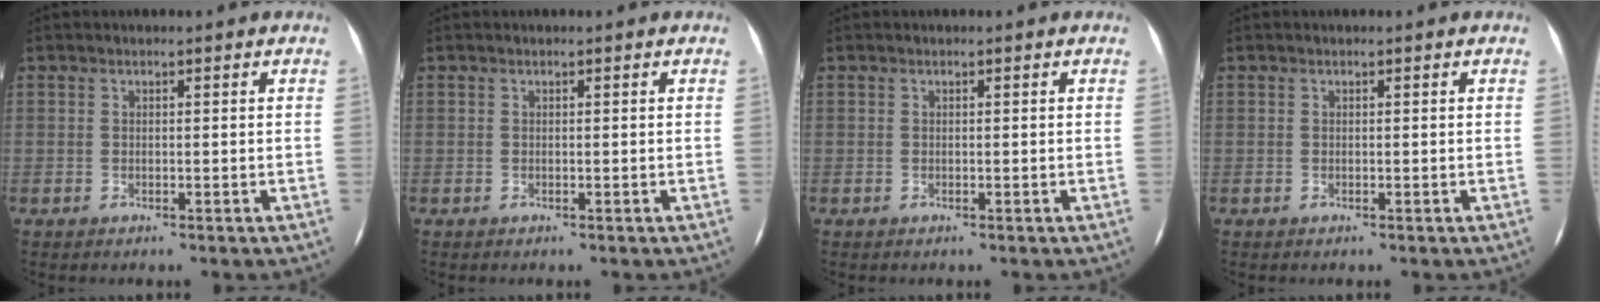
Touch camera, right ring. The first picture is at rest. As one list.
[{"total": 0.0}, {"total": 0.0}, {"total": 0.0}]